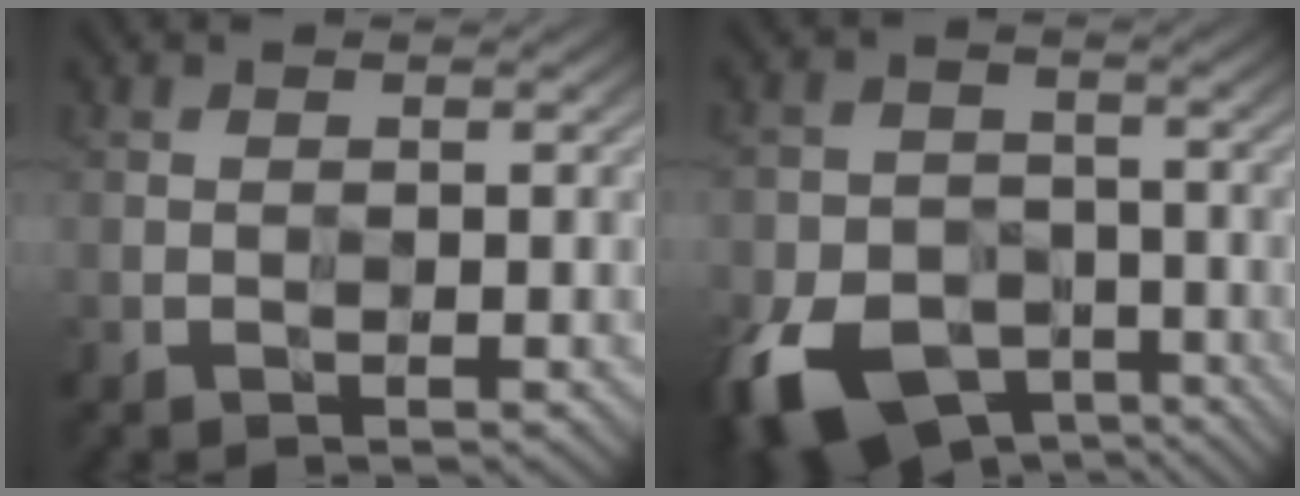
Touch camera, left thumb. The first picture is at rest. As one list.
[{"total": 8.3, "force": [-5.2, 5.8, 2.9], "torque": [-0.071, -0.022, -0.098]}]